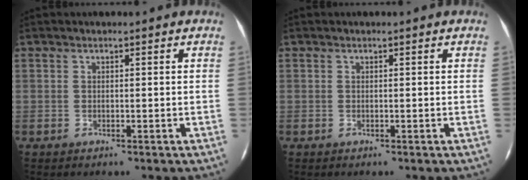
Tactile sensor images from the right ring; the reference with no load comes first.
{"total": 0.0}